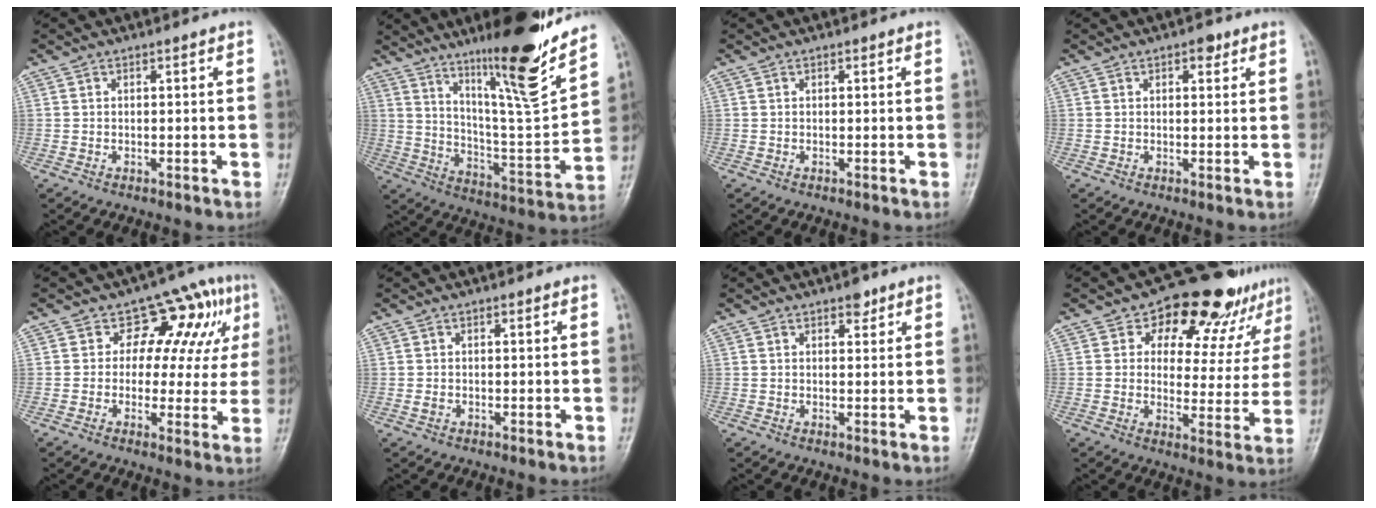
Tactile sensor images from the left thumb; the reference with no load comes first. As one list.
[{"total": 19.5, "force": [13.8, 2.0, 13.7], "torque": [-0.186, -0.091, 0.231]}, {"total": 0.0}, {"total": 2.3, "force": [1.3, 1.3, 1.5], "torque": [-0.008, -0.002, 0.015]}, {"total": 10.9, "force": [3.9, 7.4, 7.0], "torque": [-0.028, 0.002, 0.043]}, {"total": 0.9, "force": [-0.1, 0.7, 0.5], "torque": [-0.009, -0.001, -0.002]}, {"total": 2.2, "force": [1.5, 1.2, 1.1], "torque": [-0.003, -0.007, 0.018]}, {"total": 16.9, "force": [11.7, 9.1, 8.3], "torque": [-0.049, -0.051, 0.143]}]